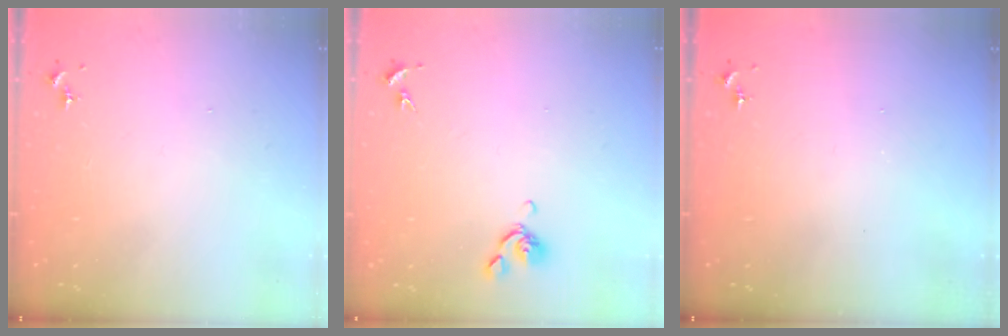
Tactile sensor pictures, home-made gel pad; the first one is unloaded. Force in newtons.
{"total": 6.8, "press": 6.7, "slide": 0.9}
{"total": 0.0}